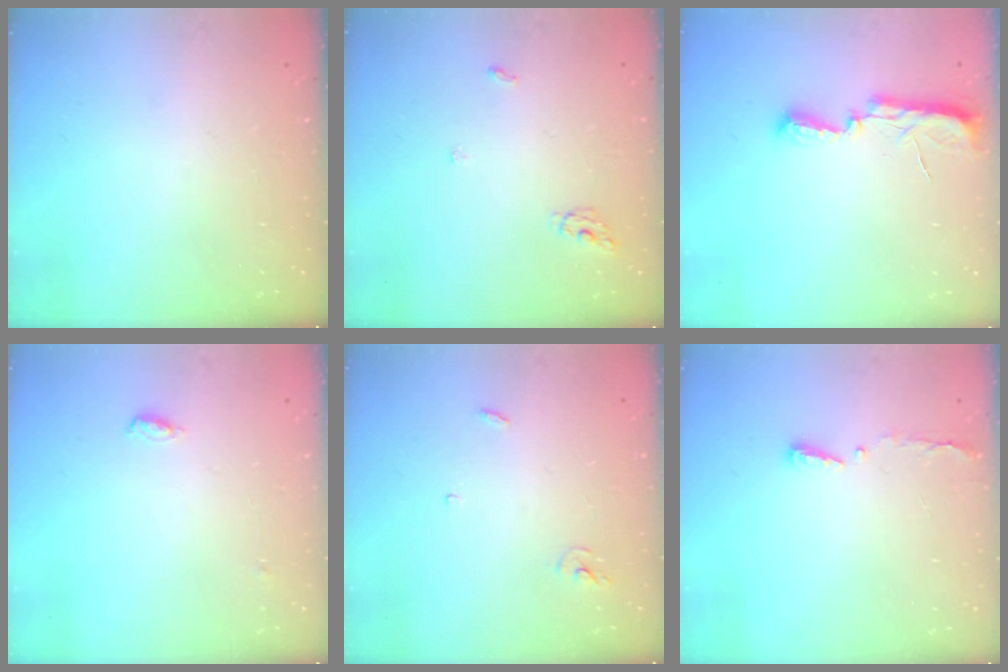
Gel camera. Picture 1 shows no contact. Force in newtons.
{"total": 4.4, "press": 4.4, "slide": 0.3}
{"total": 7.7, "press": 7.6, "slide": 1.0}
{"total": 4.0, "press": 3.8, "slide": 1.1}
{"total": 3.0, "press": 3.0, "slide": 0.2}
{"total": 3.7, "press": 3.7, "slide": 0.6}